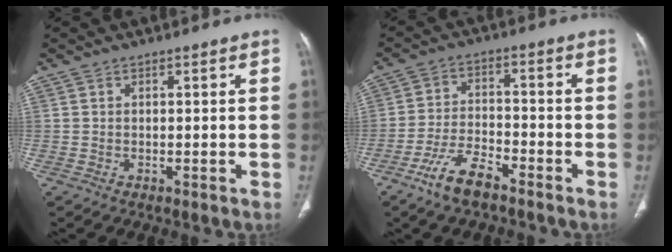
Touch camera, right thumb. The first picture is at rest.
{"total": 8.1, "force": [-5.7, 2.9, 4.9], "torque": [-0.104, 0.024, -0.111]}